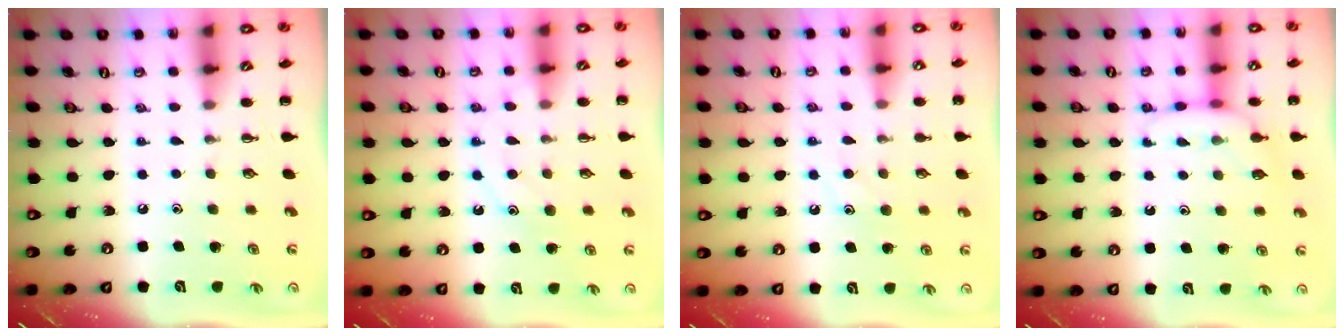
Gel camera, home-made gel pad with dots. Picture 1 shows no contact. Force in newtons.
{"total": 11.1, "press": 11.1, "slide": 0.5}
{"total": 8.9, "press": 8.9, "slide": 1.1}
{"total": 8.0, "press": 7.8, "slide": 1.5}